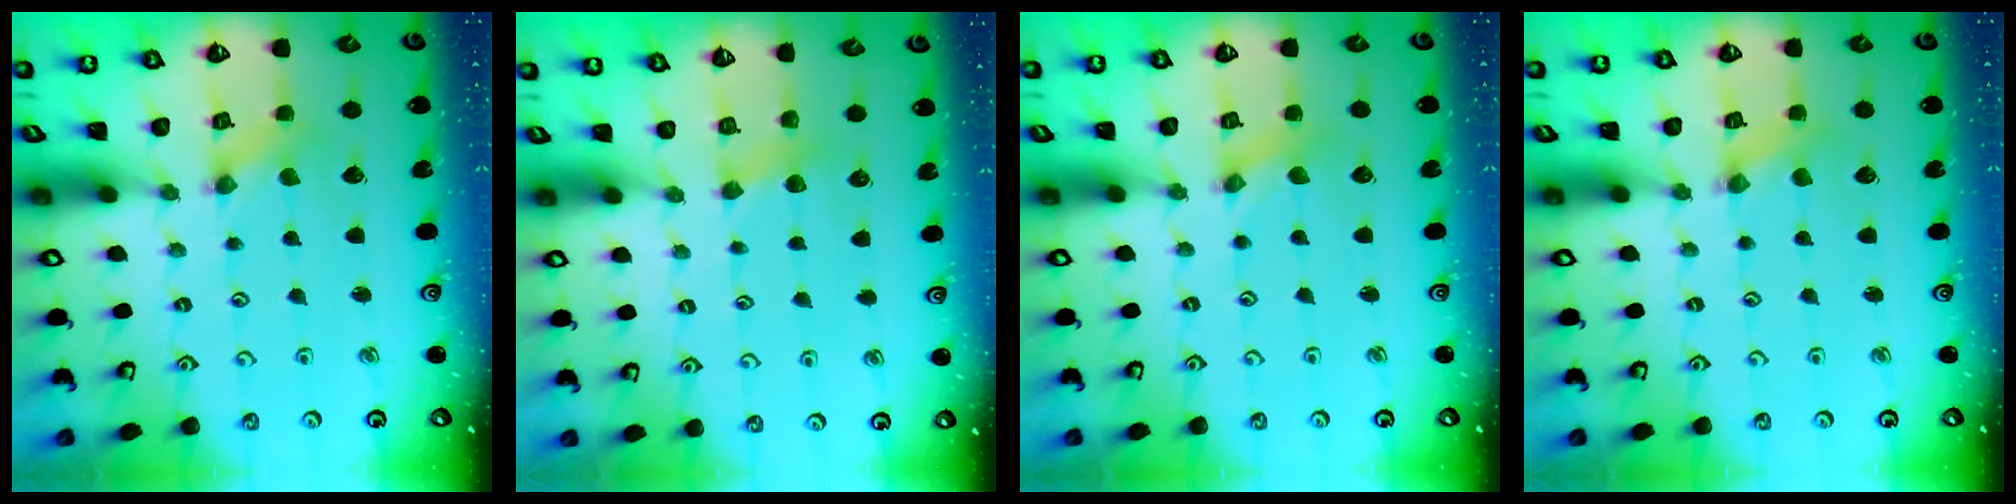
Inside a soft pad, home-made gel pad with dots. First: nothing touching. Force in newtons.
{"total": 3.9, "press": 3.9, "slide": 0.5}
{"total": 0.8, "press": 0.8, "slide": 0.1}
{"total": 1.5, "press": 1.5, "slide": 0.1}